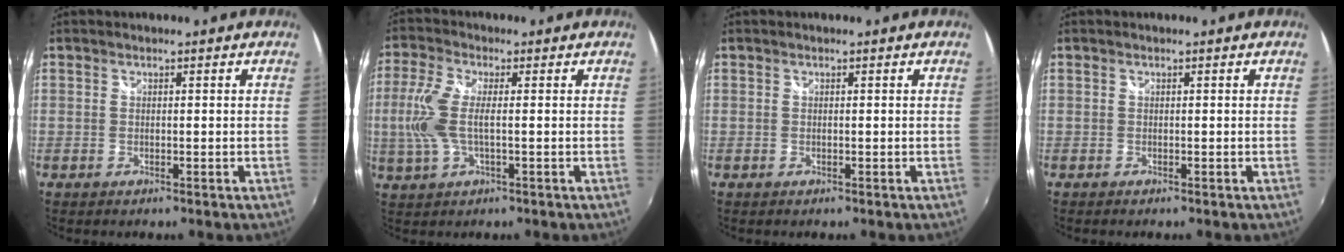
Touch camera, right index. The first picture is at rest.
{"total": 8.3, "force": [-0.2, 2.8, 7.8], "torque": [-0.176, 0.001, -0.001]}
{"total": 0.0}
{"total": 0.0}